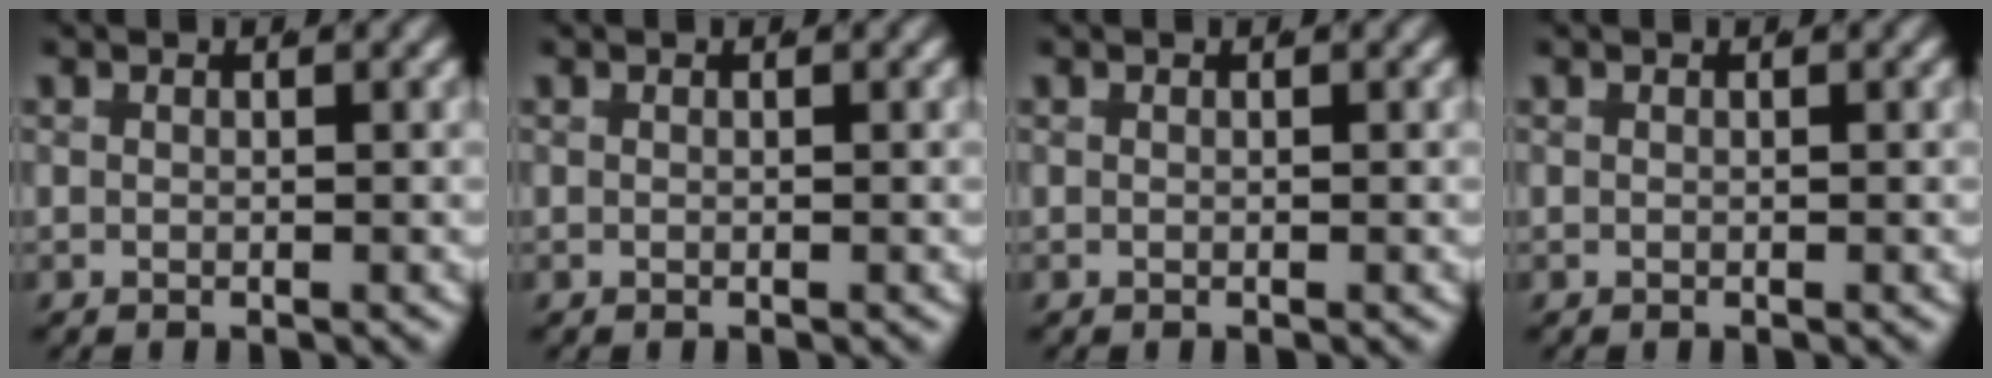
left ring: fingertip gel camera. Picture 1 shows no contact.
{"total": 0.0}
{"total": 0.0}
{"total": 0.0}